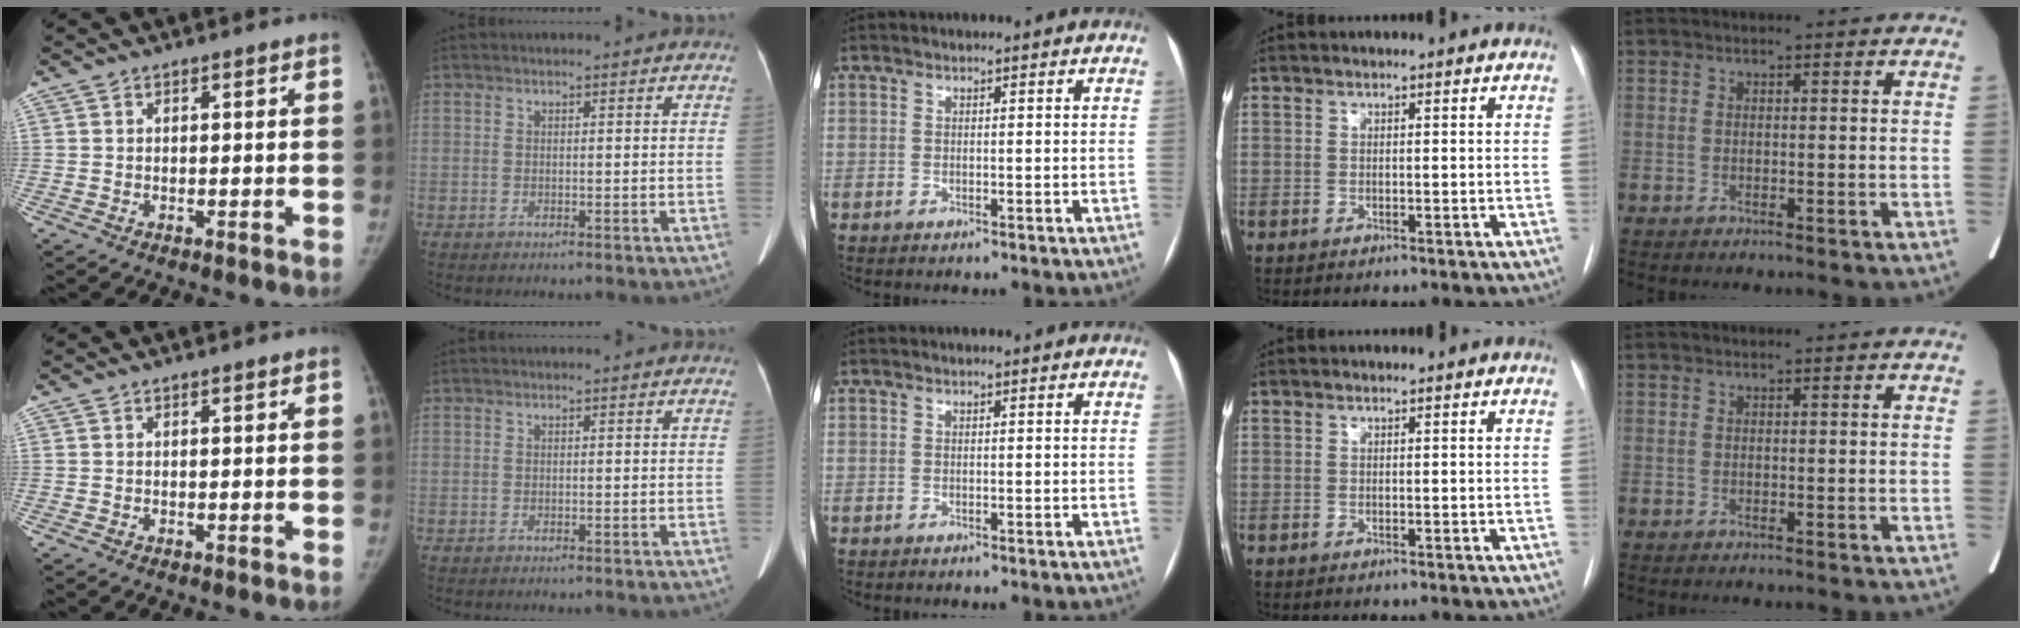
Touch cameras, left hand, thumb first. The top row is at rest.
{}